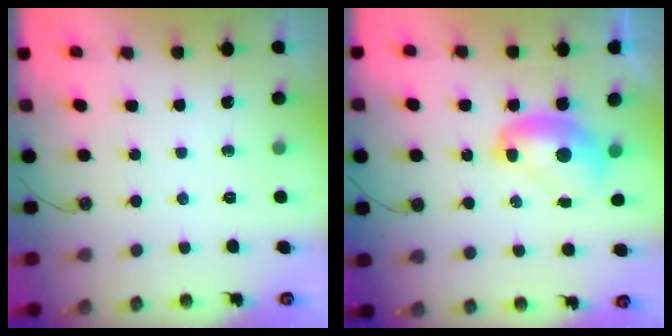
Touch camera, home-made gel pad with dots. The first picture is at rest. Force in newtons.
{"total": 2.4, "press": 2.4, "slide": 0.3}